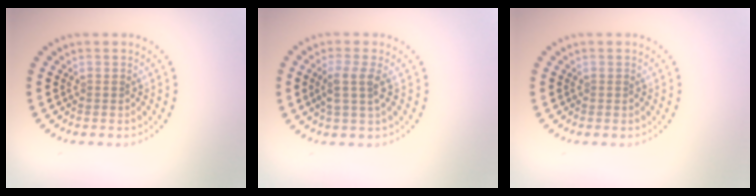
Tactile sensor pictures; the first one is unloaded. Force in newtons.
{"total": 2.3, "press": 1.8, "slide": 1.3}
{"total": 0.0}